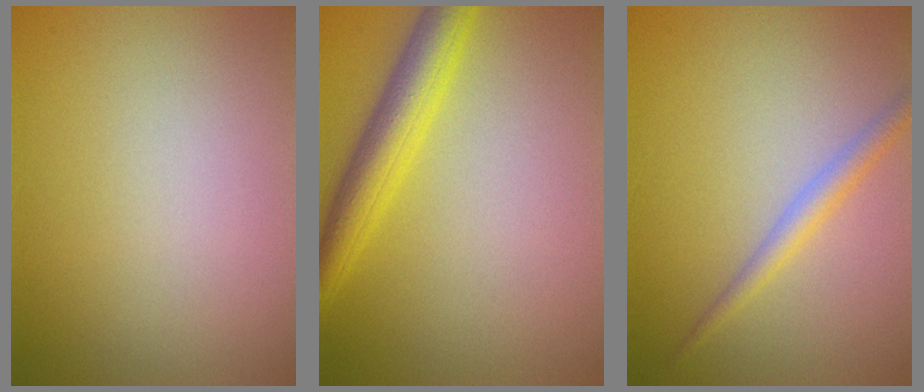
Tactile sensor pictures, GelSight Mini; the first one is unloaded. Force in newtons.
{"total": 4.2, "press": 4.2, "slide": 0.1}
{"total": 2.0, "press": 2.0, "slide": 0.0}